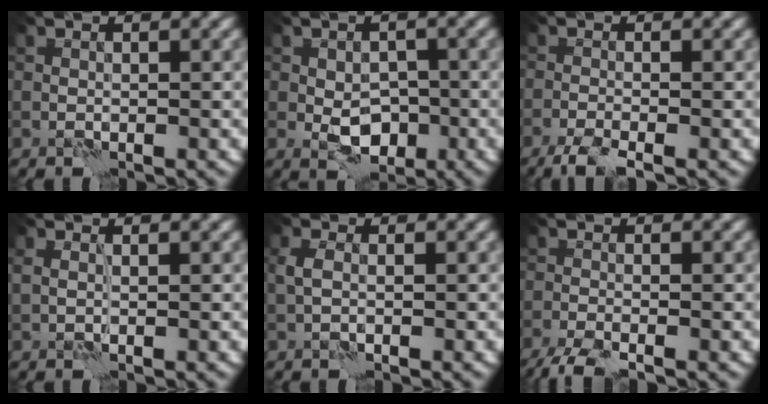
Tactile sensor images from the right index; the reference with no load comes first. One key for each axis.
{"total": 4.0, "fx": -1.2, "fy": 2.7, "fz": 2.8, "tx": -0.037, "ty": -0.002, "tz": -0.022}
{"total": 3.2, "fx": -2.5, "fy": 0.3, "fz": 2.0, "tx": -0.044, "ty": -0.005, "tz": -0.053}
{"total": 1.4, "fx": 0.7, "fy": 0.9, "fz": 0.9, "tx": -0.021, "ty": 0.008, "tz": 0.008}
{"total": 1.4, "fx": 0.1, "fy": 0.8, "fz": 1.2, "tx": -0.029, "ty": 0.004, "tz": -0.001}
{"total": 3.2, "fx": -2.7, "fy": 0.2, "fz": 1.8, "tx": -0.040, "ty": -0.009, "tz": -0.058}